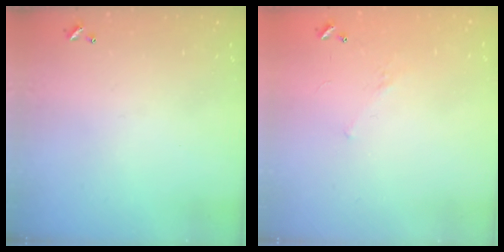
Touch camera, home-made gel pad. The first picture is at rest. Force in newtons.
{"total": 4.8, "press": 4.7, "slide": 1.0}